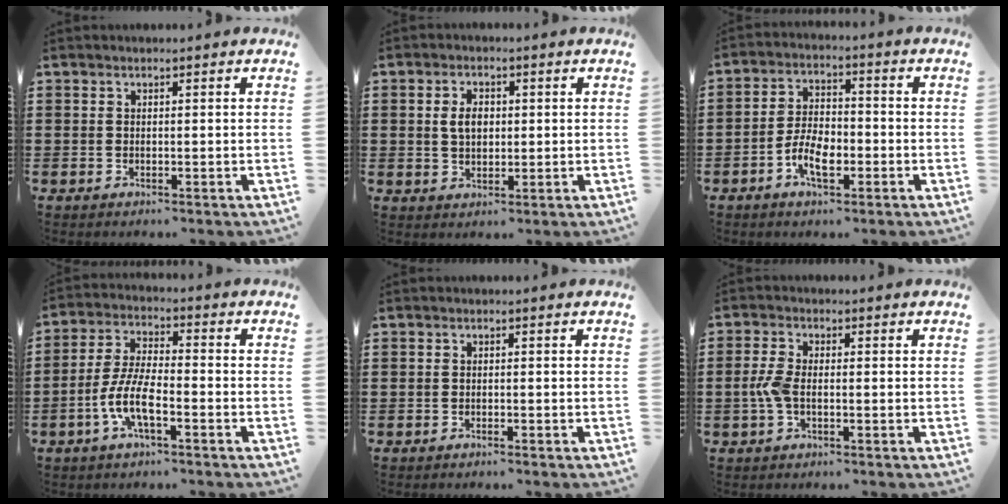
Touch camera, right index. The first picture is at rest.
{"total": 3.6, "force": [0.4, 2.3, 2.8], "torque": [-0.051, 0.008, 0.004]}
{"total": 6.2, "force": [-2.6, 3.2, 4.6], "torque": [-0.100, 0.005, -0.051]}
{"total": 7.2, "force": [-3.2, 2.1, 6.2], "torque": [-0.150, -0.013, -0.066]}
{"total": 0.7, "force": [-0.7, 0.0, 0.2], "torque": [-0.005, -0.002, -0.013]}
{"total": 3.5, "force": [-0.9, 1.5, 3.1], "torque": [-0.076, -0.004, -0.021]}